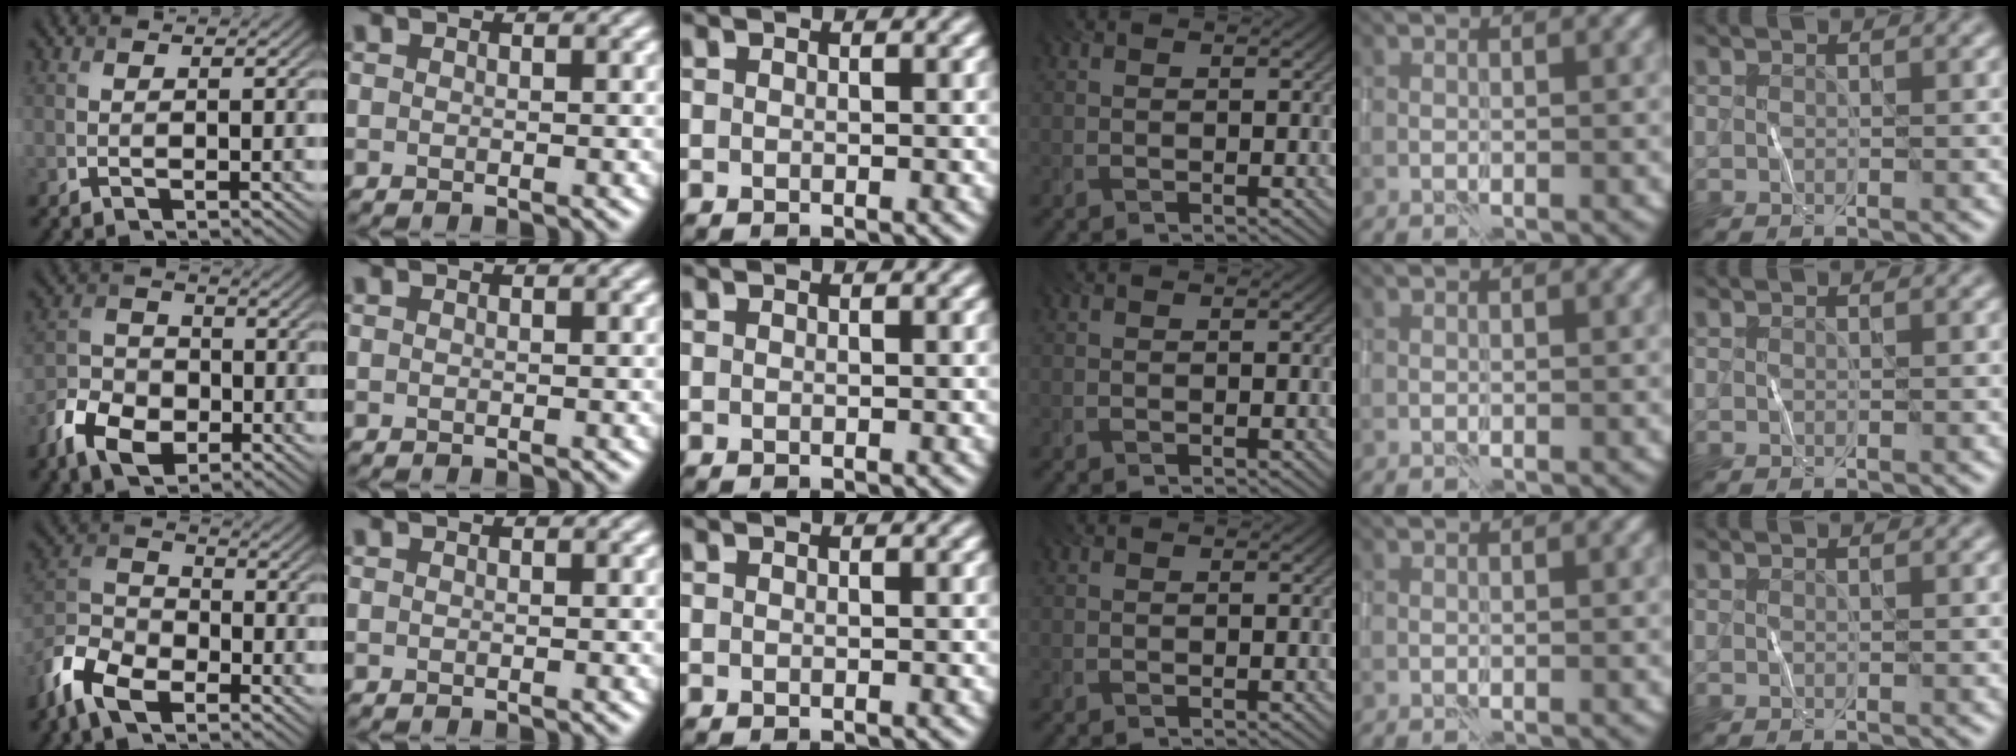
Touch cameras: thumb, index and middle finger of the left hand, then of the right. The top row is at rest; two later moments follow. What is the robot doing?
{"motion": "wipe", "object": "whiteboard"}